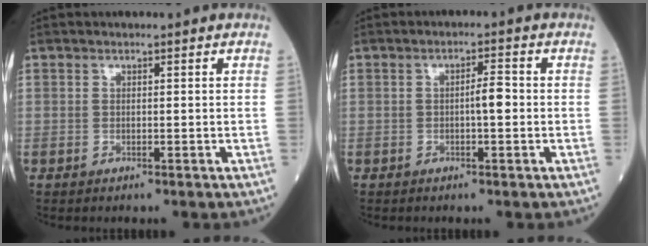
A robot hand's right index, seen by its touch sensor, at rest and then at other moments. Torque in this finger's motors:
{"motor_torque": [0.87, -0.05, 0.37, 0.09]}